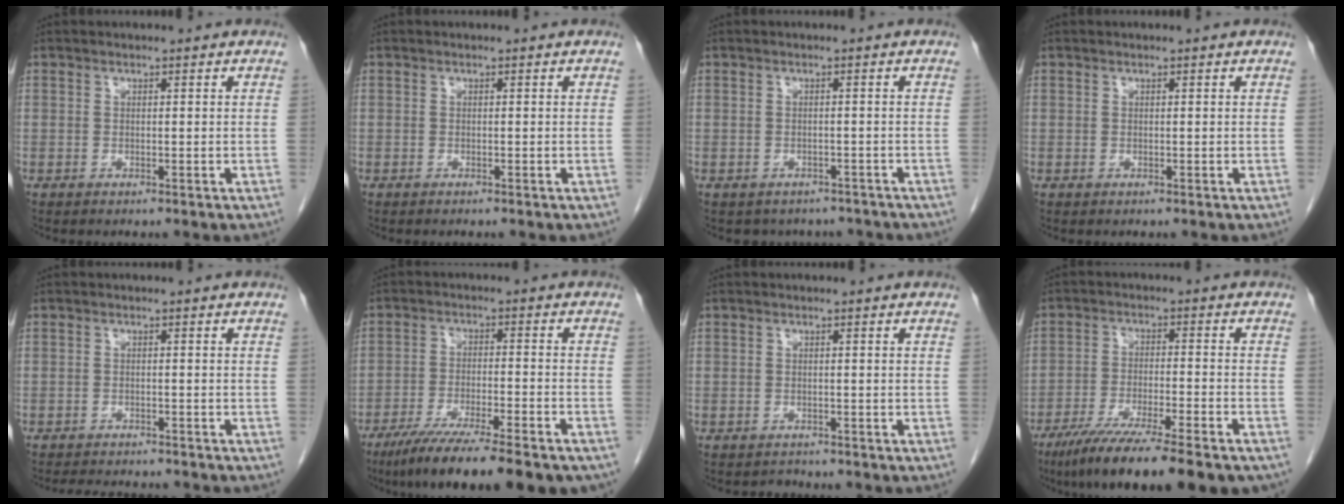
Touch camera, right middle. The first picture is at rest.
{"total": 0.6, "force": [-0.5, 0.0, 0.3], "torque": [-0.007, -0.002, -0.008]}
{"total": 6.4, "force": [-5.5, 3.1, 0.4], "torque": [0.000, 0.012, -0.058]}
{"total": 0.0}
{"total": 7.2, "force": [-6.6, 1.4, 2.4], "torque": [-0.034, -0.007, -0.090]}
{"total": 16.1, "force": [-12.6, 1.7, 9.9], "torque": [-0.135, -0.036, -0.197]}
{"total": 1.1, "force": [-1.0, 0.3, -0.4], "torque": [0.003, -0.004, -0.016]}
{"total": 15.3, "force": [-11.6, 1.3, 9.9], "torque": [-0.148, -0.041, -0.185]}